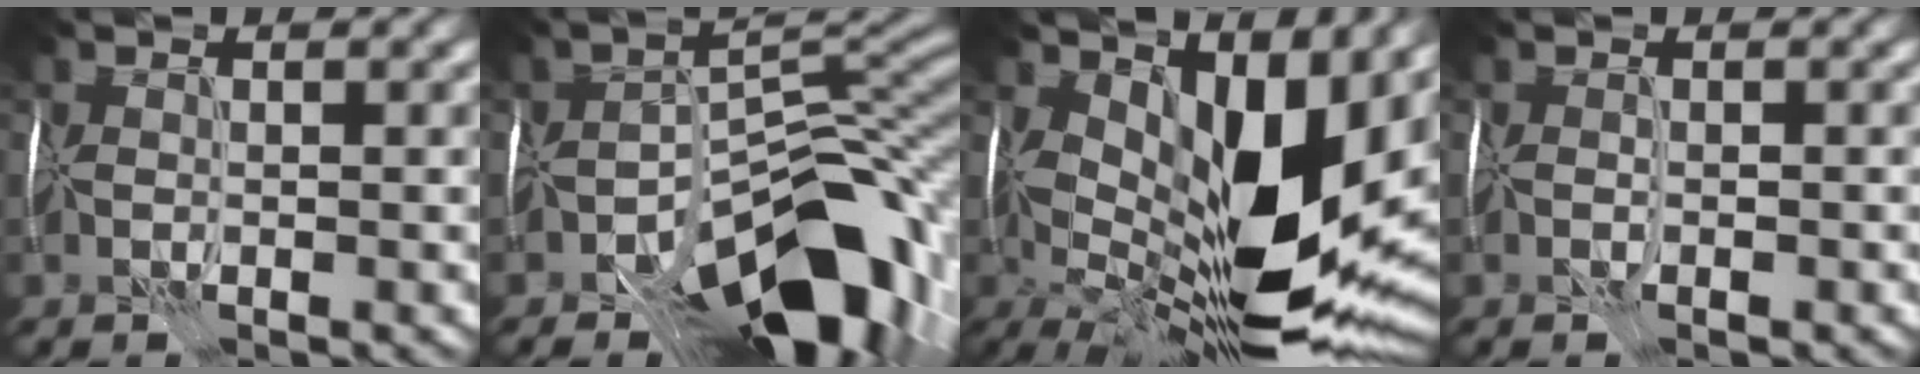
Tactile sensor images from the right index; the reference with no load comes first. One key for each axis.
{"total": 12.5, "fx": -6.8, "fy": 6.0, "fz": 8.6, "tx": -0.109, "ty": 0.003, "tz": -0.120}
{"total": 15.1, "fx": 3.4, "fy": 7.0, "fz": 12.9, "tx": -0.219, "ty": -0.021, "tz": 0.063}
{"total": 0.8, "fx": -0.3, "fy": 0.4, "fz": 0.6, "tx": -0.012, "ty": 0.002, "tz": -0.005}